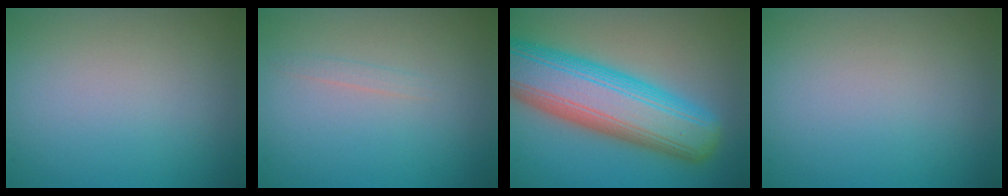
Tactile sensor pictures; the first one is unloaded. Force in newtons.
{"total": 0.7, "press": 0.7, "slide": 0.1}
{"total": 12.0, "press": 12.0, "slide": 0.6}
{"total": 0.0}